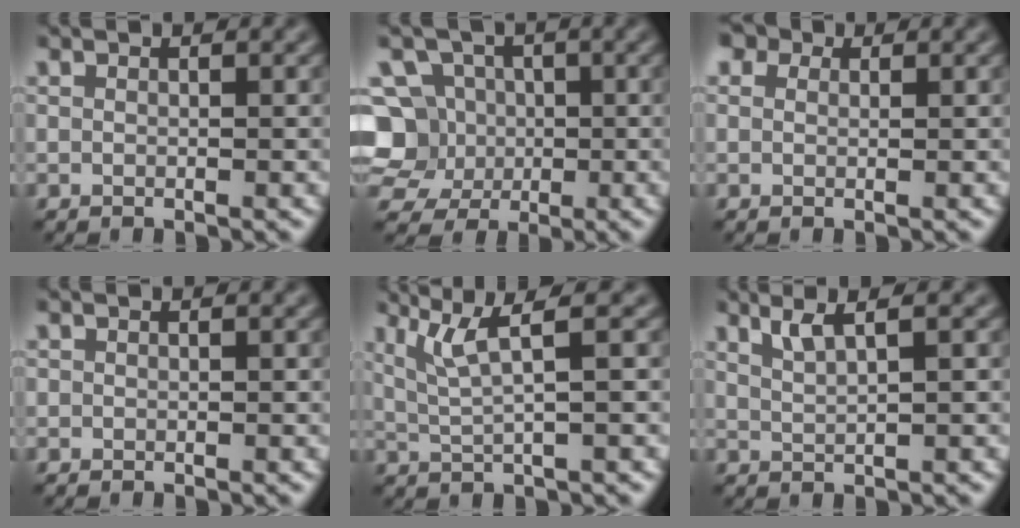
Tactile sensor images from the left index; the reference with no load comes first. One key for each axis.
{"total": 7.6, "fx": -0.2, "fy": 7.2, "fz": 2.6, "tx": -0.058, "ty": 0.039, "tz": -0.033}
{"total": 2.2, "fx": 1.4, "fy": 1.4, "fz": 0.9, "tx": -0.015, "ty": 0.001, "tz": 0.000}
{"total": 0.0}
{"total": 3.7, "fx": 1.7, "fy": 0.5, "fz": 3.2, "tx": -0.062, "ty": 0.001, "tz": 0.041}
{"total": 2.3, "fx": 1.3, "fy": 0.5, "fz": 1.7, "tx": -0.027, "ty": 0.004, "tz": 0.026}